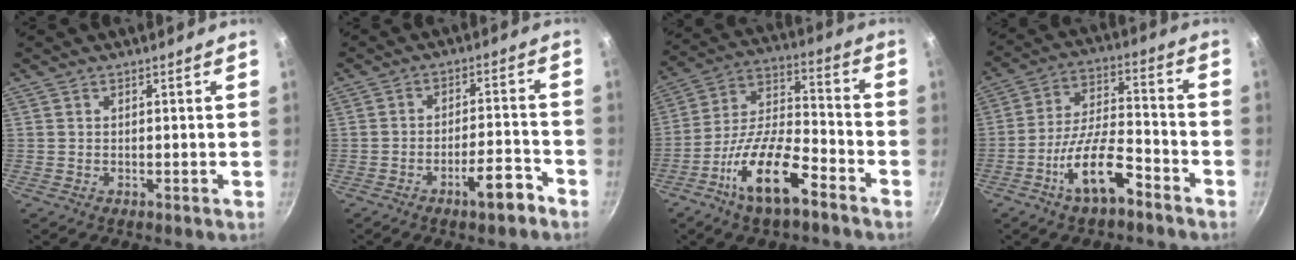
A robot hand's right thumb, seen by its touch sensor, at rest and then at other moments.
{"total": 7.1, "force": [-4.4, 1.9, 5.2], "torque": [-0.066, 0.039, -0.062]}
{"total": 16.6, "force": [-9.0, 6.1, 12.6], "torque": [-0.219, 0.055, -0.176]}
{"total": 13.0, "force": [-7.1, 4.8, 9.8], "torque": [-0.165, 0.049, -0.131]}